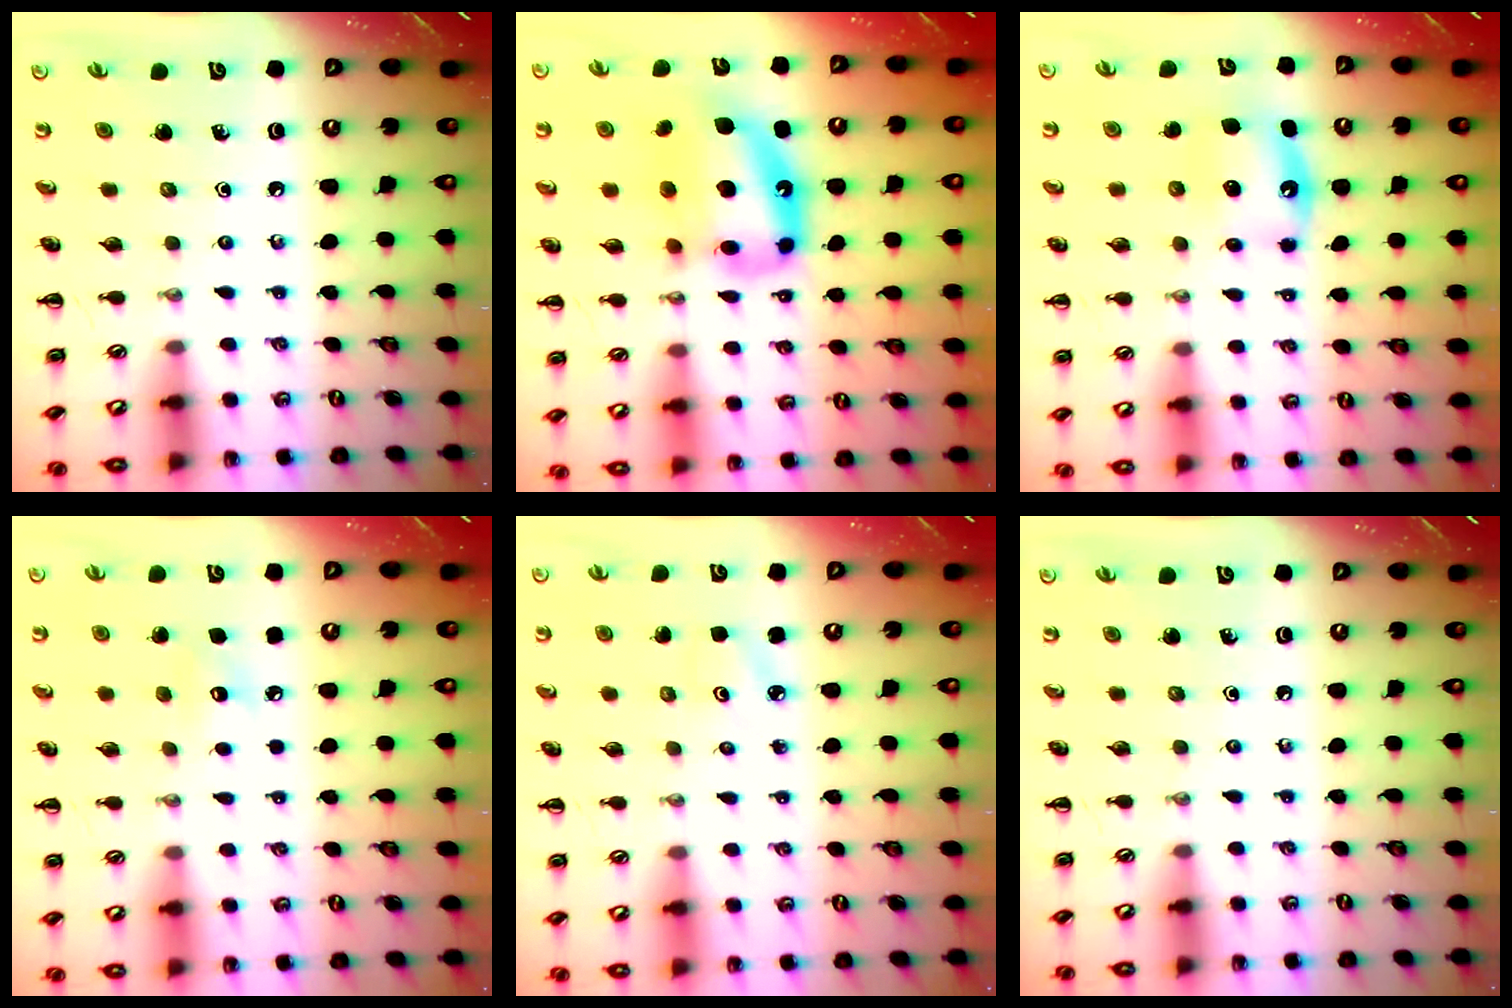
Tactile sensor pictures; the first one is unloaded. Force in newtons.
{"total": 14.8, "press": 14.4, "slide": 3.7}
{"total": 5.4, "press": 5.2, "slide": 1.2}
{"total": 5.6, "press": 5.4, "slide": 1.4}
{"total": 2.1, "press": 2.0, "slide": 0.6}
{"total": 0.0}